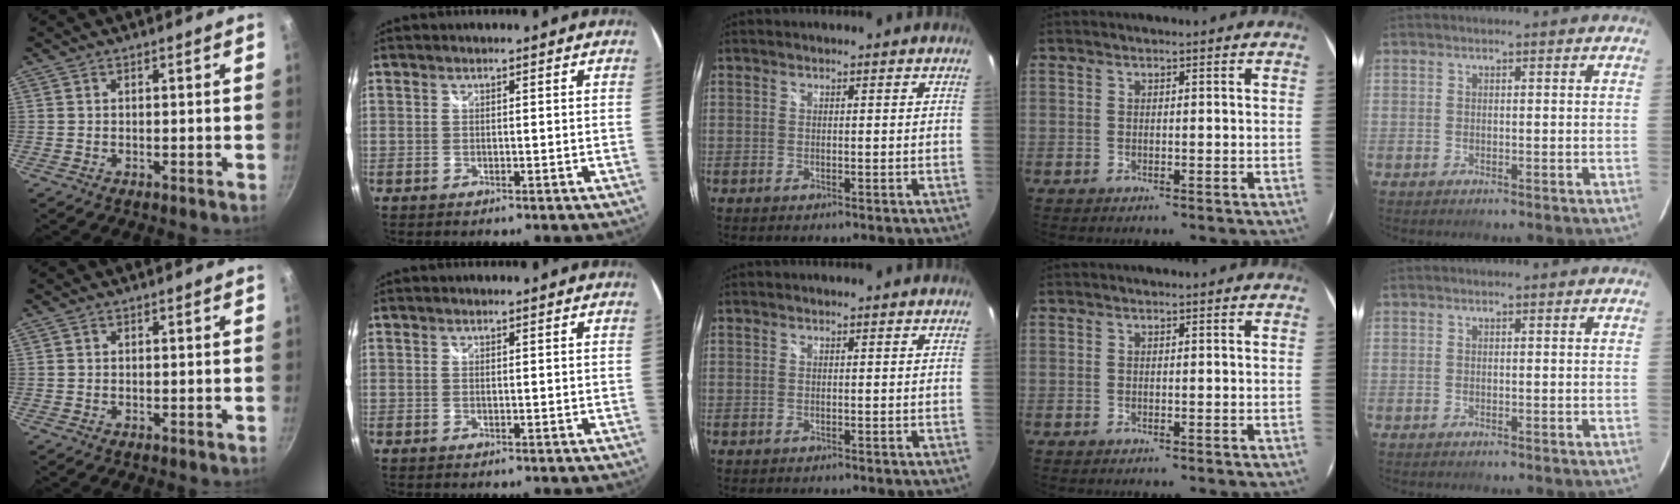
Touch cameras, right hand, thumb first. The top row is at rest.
{}